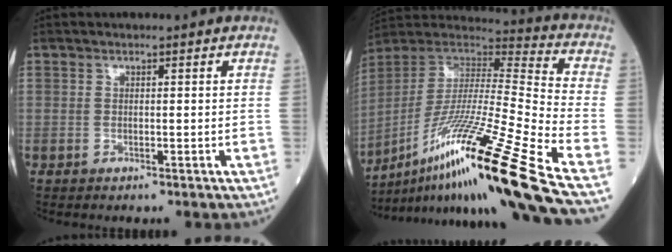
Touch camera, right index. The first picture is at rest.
{"total": 28.4, "force": [-17.3, -1.8, 22.5], "torque": [-0.378, -0.031, -0.313]}